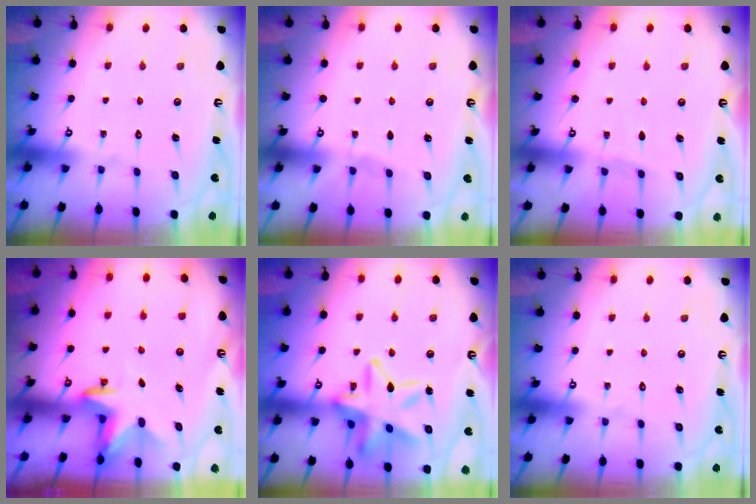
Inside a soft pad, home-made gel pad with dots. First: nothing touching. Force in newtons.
{"total": 1.5, "press": 1.4, "slide": 0.3}
{"total": 2.4, "press": 2.4, "slide": 0.4}
{"total": 3.1, "press": 3.0, "slide": 0.8}
{"total": 19.6, "press": 19.6, "slide": 1.4}
{"total": 0.0}